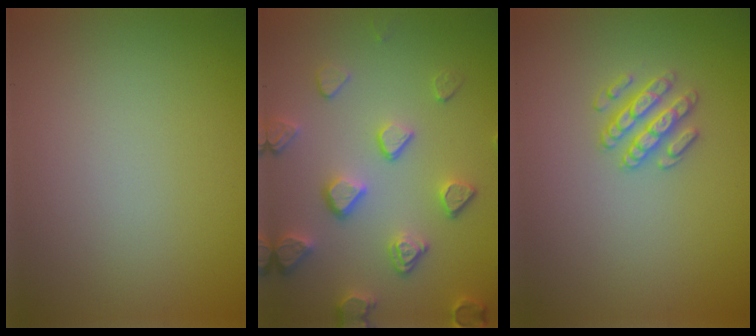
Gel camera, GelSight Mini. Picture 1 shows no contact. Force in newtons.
{"total": 4.1, "press": 3.6, "slide": 2.0}
{"total": 2.5, "press": 2.4, "slide": 0.6}